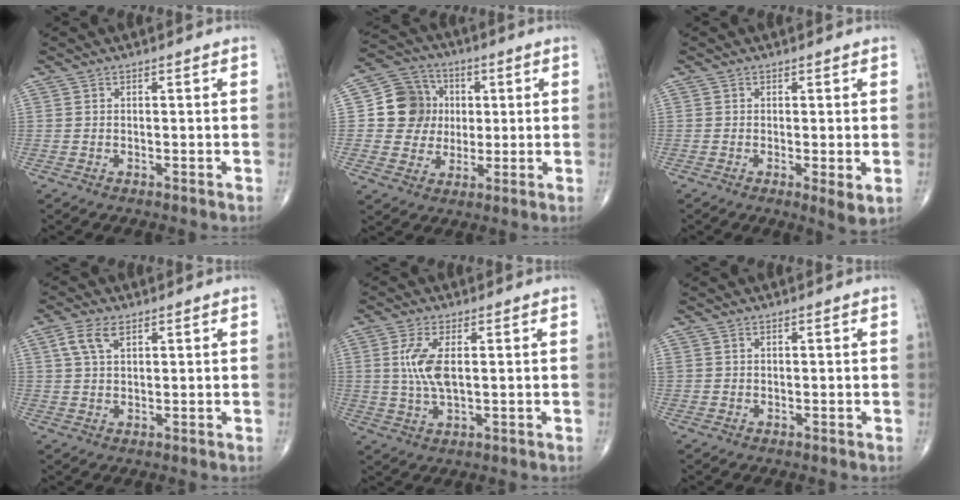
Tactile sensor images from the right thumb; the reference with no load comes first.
{"total": 11.2, "force": [1.3, 10.4, 3.8], "torque": [-0.028, 0.008, 0.019]}
{"total": 3.2, "force": [-0.5, 0.8, 3.0], "torque": [-0.051, -0.012, -0.012]}
{"total": 4.6, "force": [2.2, 2.3, 3.3], "torque": [-0.070, 0.006, 0.046]}
{"total": 6.9, "force": [1.2, 2.7, 6.3], "torque": [-0.146, -0.006, 0.027]}
{"total": 0.6, "force": [0.4, 0.4, 0.2], "torque": [0.001, 0.003, 0.007]}